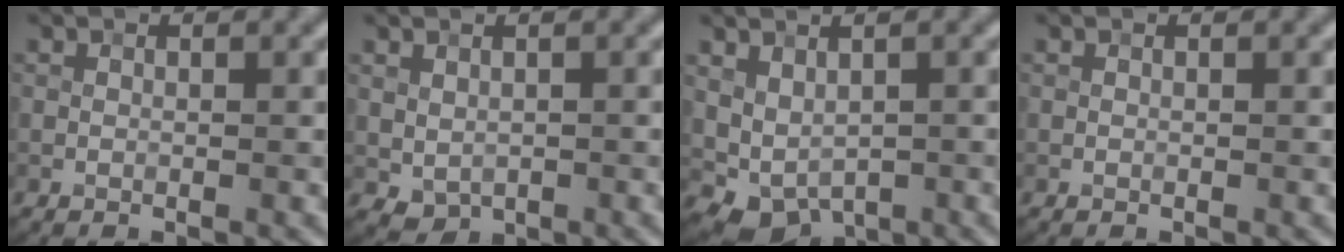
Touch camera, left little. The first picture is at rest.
{"total": 1.5, "force": [0.1, 1.2, 0.9], "torque": [-0.018, -0.007, 0.008]}
{"total": 3.2, "force": [0.4, 2.3, 2.2], "torque": [-0.038, -0.016, 0.020]}
{"total": 0.0}